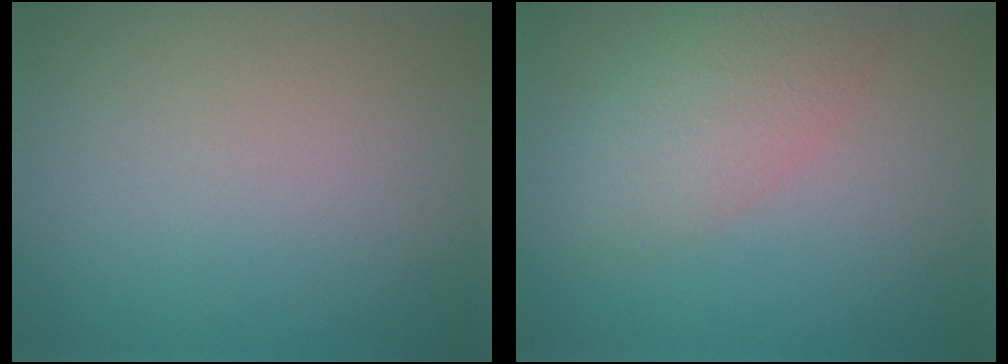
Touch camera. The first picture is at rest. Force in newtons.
{"total": 4.5, "press": 4.5, "slide": 0.3}